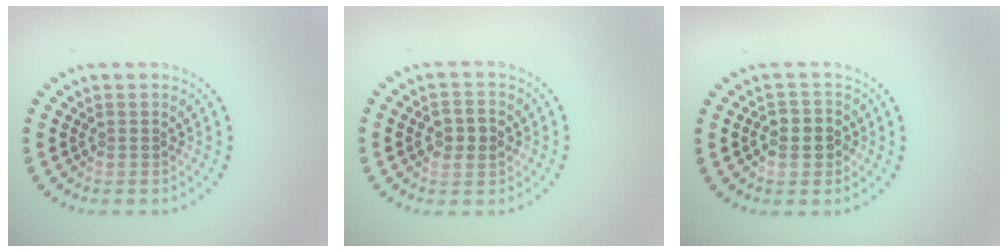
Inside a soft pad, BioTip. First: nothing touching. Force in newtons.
{"total": 2.7, "press": 2.7, "slide": 0.1}
{"total": 2.6, "press": 2.6, "slide": 0.7}